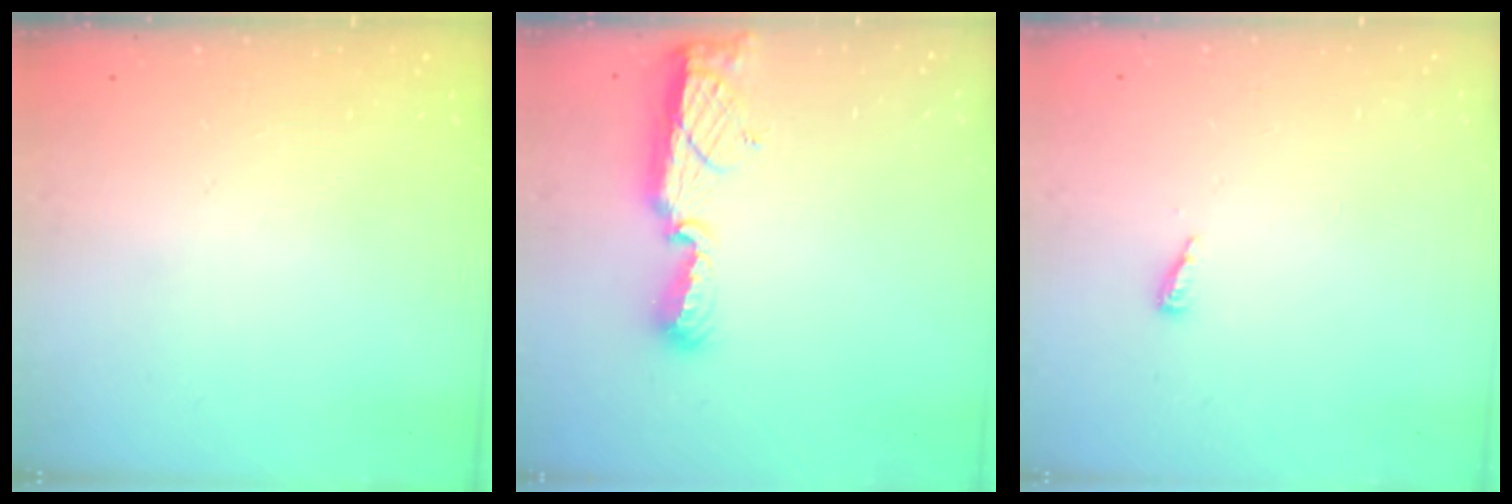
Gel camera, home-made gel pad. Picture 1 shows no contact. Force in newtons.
{"total": 11.4, "press": 10.2, "slide": 4.9}
{"total": 4.2, "press": 4.1, "slide": 0.4}